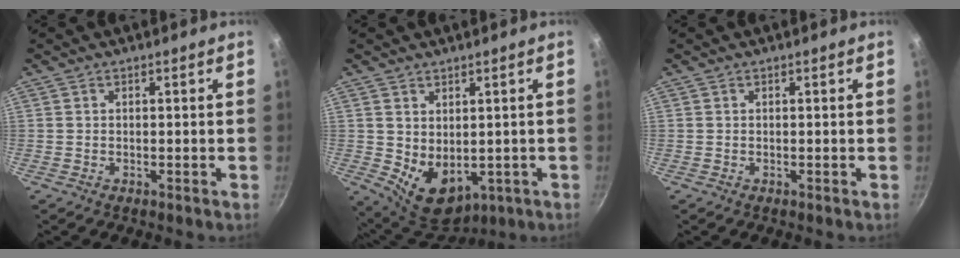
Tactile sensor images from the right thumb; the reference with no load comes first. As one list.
[{"total": 9.0, "force": [0.2, 6.4, 6.3], "torque": [-0.076, -0.021, 0.028]}, {"total": 0.0}]